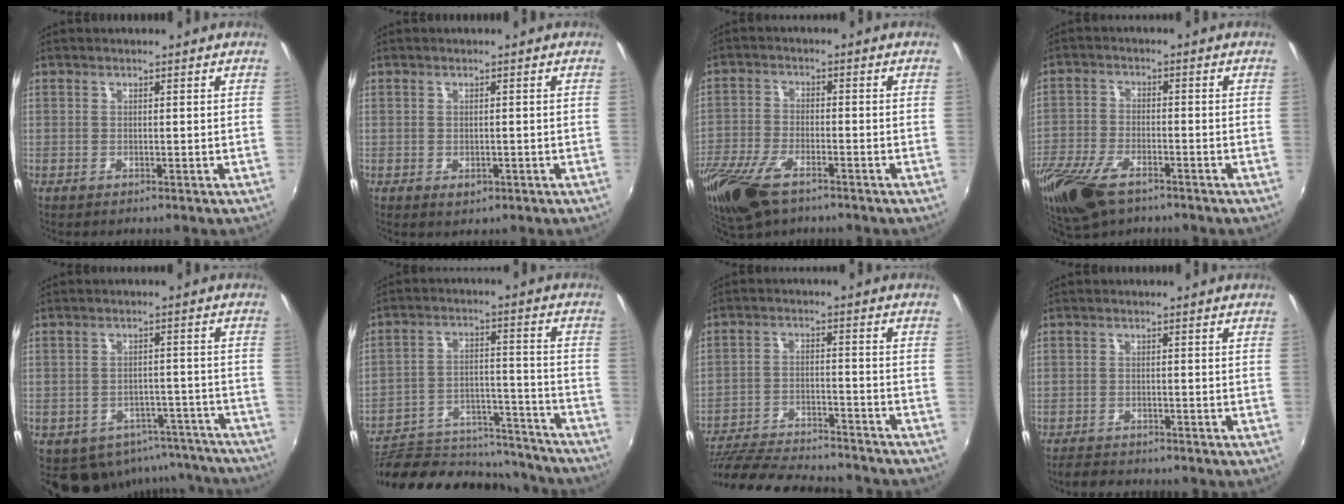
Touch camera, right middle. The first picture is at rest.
{"total": 1.8, "force": [-0.7, 1.3, 1.1], "torque": [-0.018, -0.004, -0.007]}
{"total": 12.7, "force": [-8.4, 5.2, 8.0], "torque": [-0.193, -0.038, -0.166]}
{"total": 13.2, "force": [-8.7, 5.9, 8.0], "torque": [-0.196, -0.039, -0.169]}
{"total": 14.5, "force": [-11.3, 7.9, 4.4], "torque": [-0.089, 0.019, -0.116]}
{"total": 28.6, "force": [-24.5, 9.9, 11.0], "torque": [-0.218, 0.018, -0.326]}
{"total": 23.1, "force": [-20.3, 4.9, 9.8], "torque": [-0.198, -0.030, -0.302]}
{"total": 3.3, "force": [-3.1, 1.0, 0.5], "torque": [-0.029, -0.003, -0.056]}